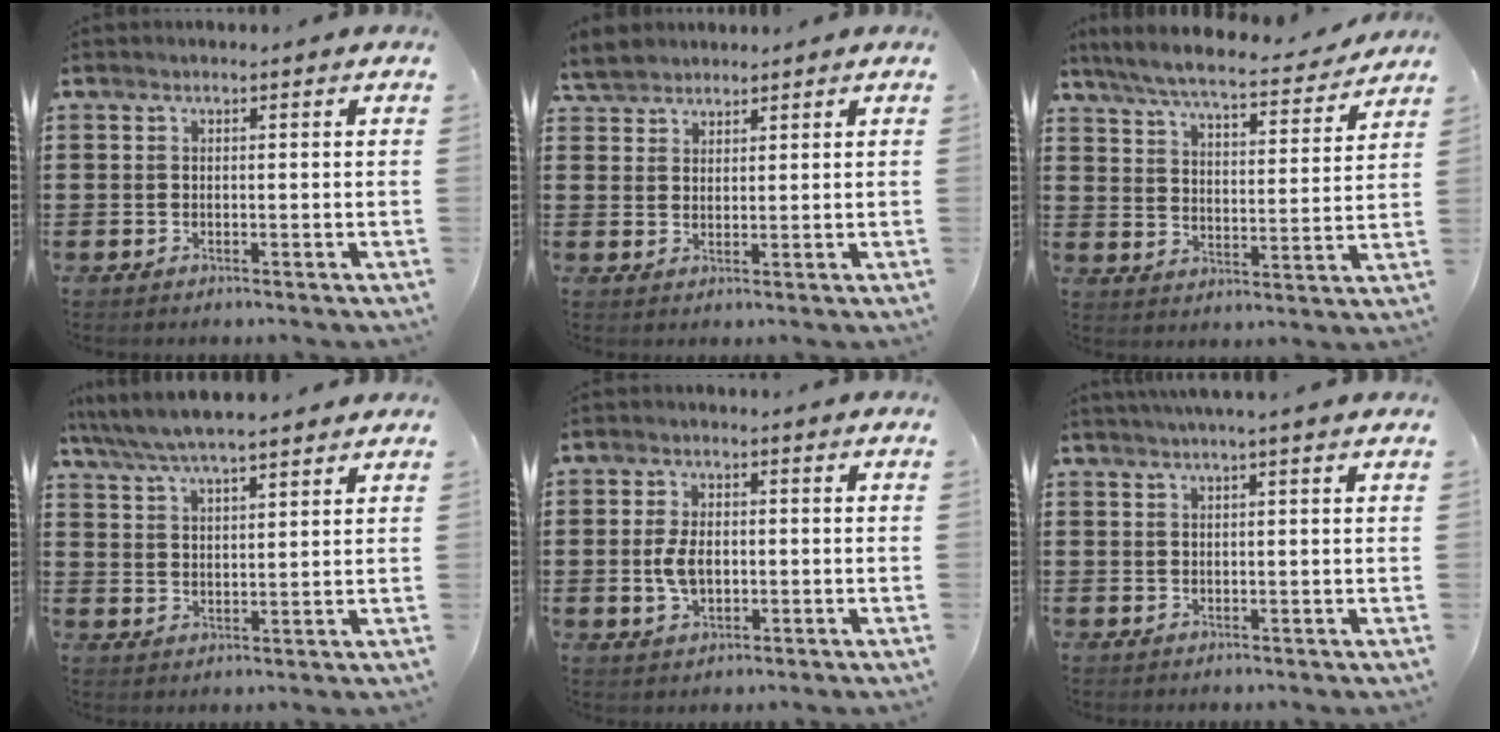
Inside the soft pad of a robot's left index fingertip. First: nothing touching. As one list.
[{"total": 3.0, "force": [2.8, 1.1, 0.0], "torque": [-0.012, 0.002, 0.056]}, {"total": 6.8, "force": [6.3, 0.2, 2.5], "torque": [-0.077, -0.039, 0.108]}, {"total": 5.6, "force": [5.1, 0.7, 2.2], "torque": [-0.061, -0.017, 0.090]}, {"total": 4.9, "force": [-0.2, 2.7, 4.0], "torque": [-0.090, 0.002, -0.008]}, {"total": 2.1, "force": [1.7, -0.4, 1.1], "torque": [-0.024, 0.002, 0.033]}]